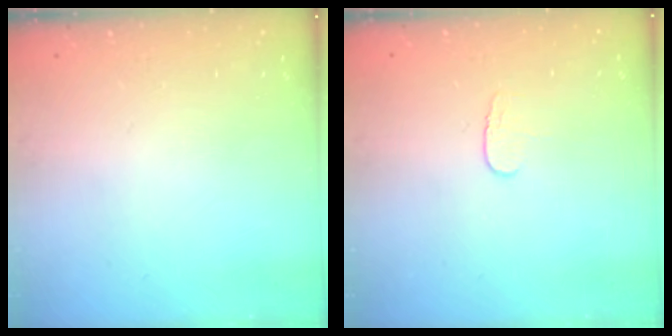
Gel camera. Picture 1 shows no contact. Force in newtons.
{"total": 3.7, "press": 3.7, "slide": 0.4}